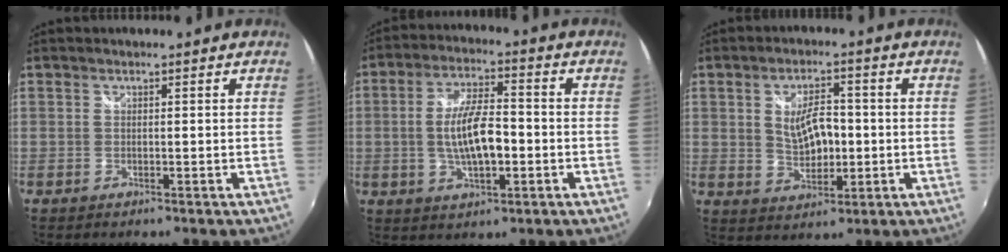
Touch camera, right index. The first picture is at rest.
{"total": 10.1, "force": [-1.6, 3.5, 9.3], "torque": [-0.180, 0.002, -0.023]}
{"total": 7.6, "force": [0.2, 3.9, 6.5], "torque": [-0.116, 0.003, 0.014]}